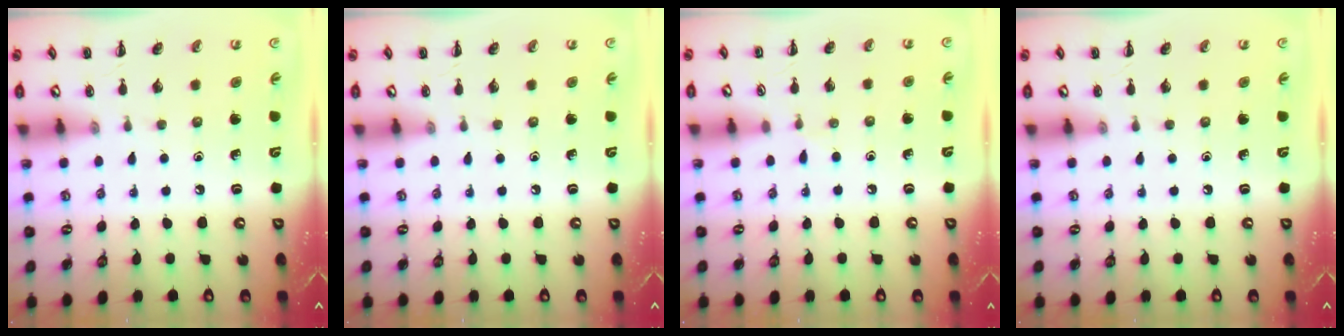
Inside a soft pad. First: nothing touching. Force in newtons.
{"total": 0.0}
{"total": 3.9, "press": 3.7, "slide": 1.3}
{"total": 0.0}